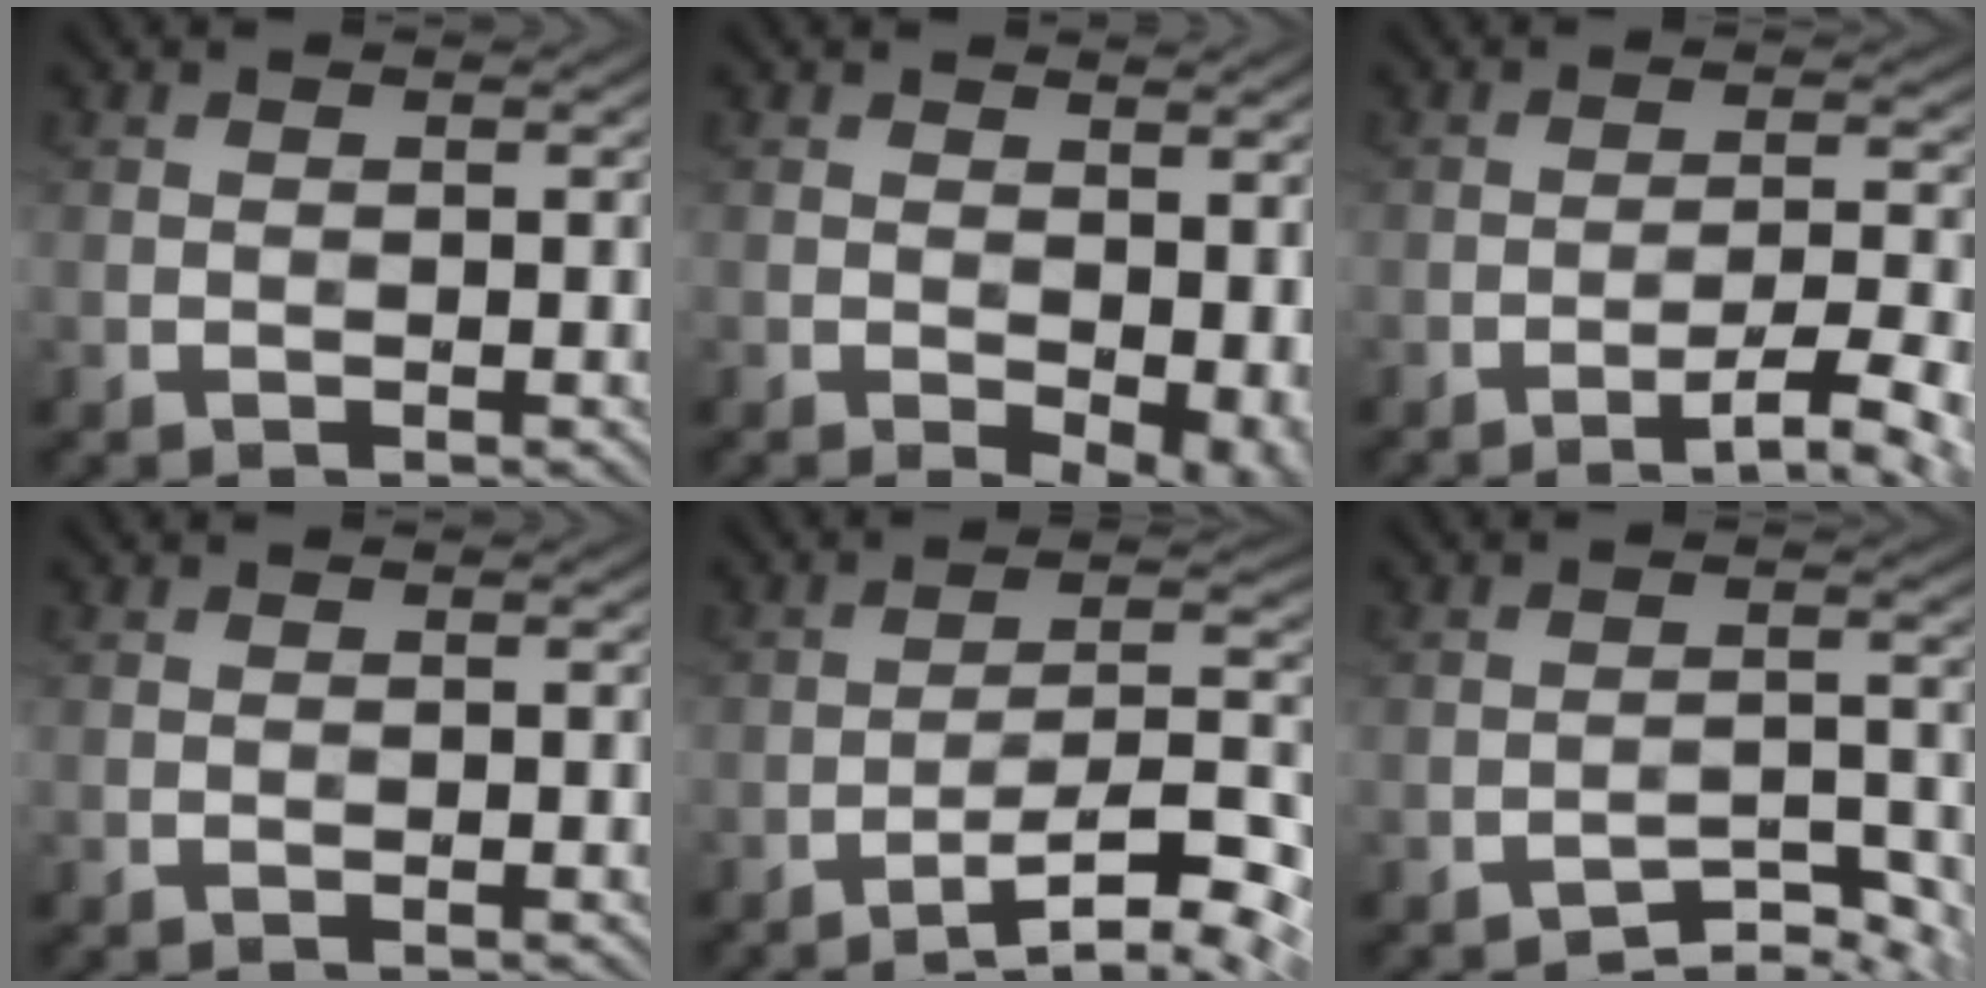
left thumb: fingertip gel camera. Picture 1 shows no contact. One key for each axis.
{"total": 6.8, "fx": -1.1, "fy": 3.9, "fz": 5.4, "tx": -0.068, "ty": -0.013, "tz": -0.011}
{"total": 7.7, "fx": -4.9, "fy": 1.2, "fz": 5.8, "tx": -0.093, "ty": 0.013, "tz": -0.071}
{"total": 0.0}
{"total": 10.8, "fx": -7.5, "fy": 2.0, "fz": 7.5, "tx": -0.126, "ty": 0.009, "tz": -0.115}
{"total": 4.6, "fx": -3.9, "fy": 1.0, "fz": 2.0, "tx": -0.028, "ty": 0.007, "tz": -0.060}